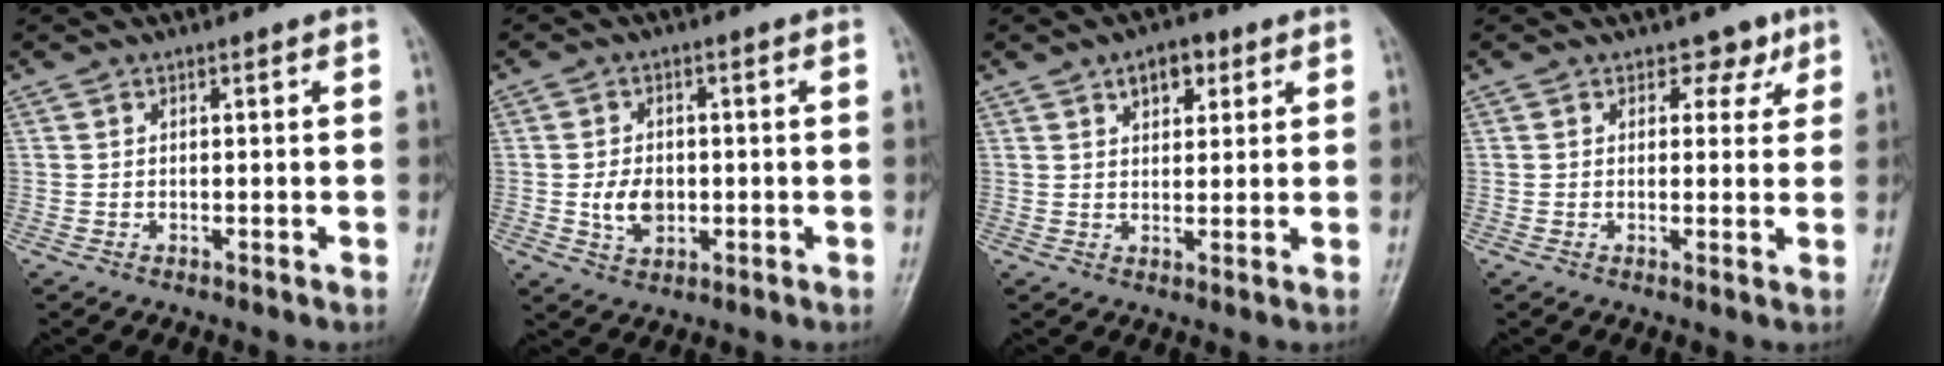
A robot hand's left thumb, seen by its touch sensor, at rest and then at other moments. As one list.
[{"total": 5.6, "force": [-0.8, 4.0, 3.8], "torque": [-0.050, 0.000, -0.009]}, {"total": 5.3, "force": [2.8, 3.1, 3.3], "torque": [-0.024, -0.009, 0.038]}, {"total": 3.3, "force": [2.0, 2.4, 1.1], "torque": [0.014, -0.008, 0.022]}]